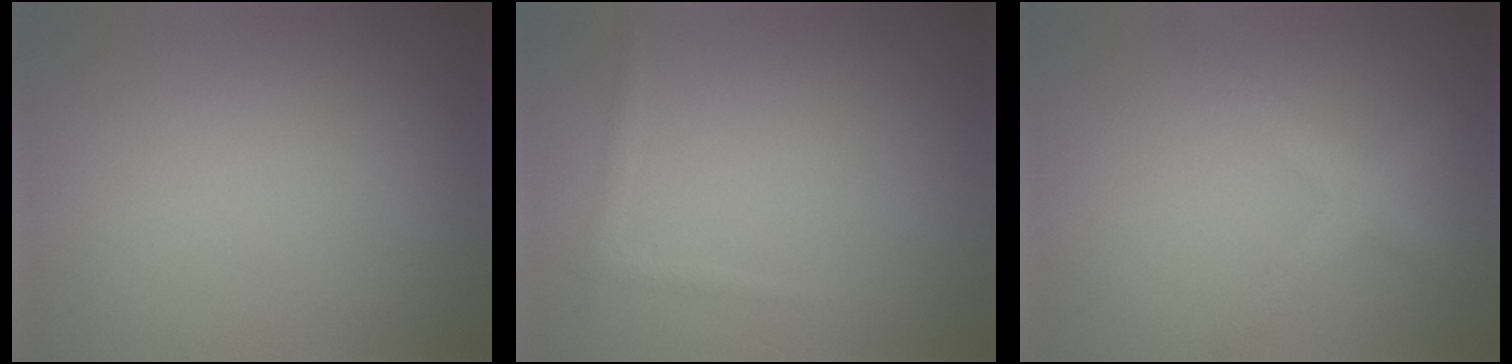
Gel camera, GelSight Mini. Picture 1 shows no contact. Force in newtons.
{"total": 0.7, "press": 0.7, "slide": 0.0}
{"total": 2.9, "press": 2.9, "slide": 0.1}